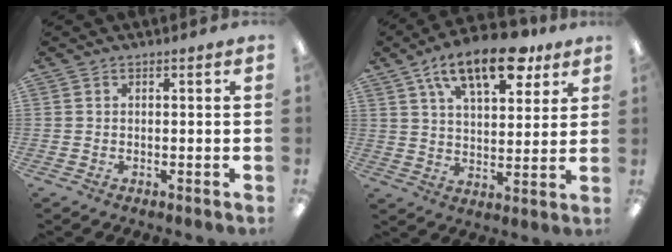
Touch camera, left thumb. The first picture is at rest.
{"total": 17.0, "force": [10.3, 7.4, 11.3], "torque": [-0.172, -0.039, 0.170]}